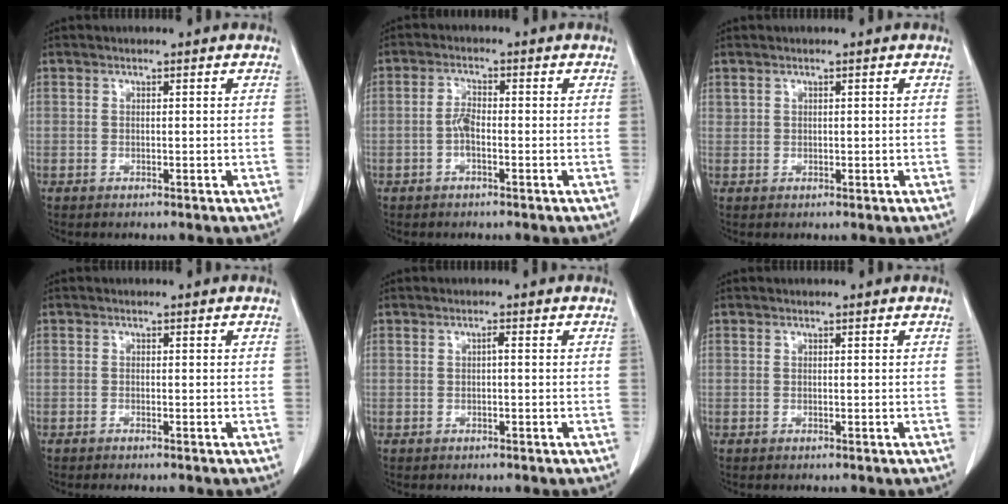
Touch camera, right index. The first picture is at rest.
{"total": 2.6, "force": [-0.8, 0.9, 2.3], "torque": [-0.046, 0.004, -0.017]}
{"total": 0.5, "force": [0.3, 0.4, 0.2], "torque": [0.000, 0.005, 0.010]}
{"total": 0.7, "force": [-0.6, 0.1, 0.3], "torque": [-0.010, -0.001, -0.005]}
{"total": 0.6, "force": [0.0, 0.1, 0.6], "torque": [-0.010, 0.002, 0.000]}
{"total": 0.0}